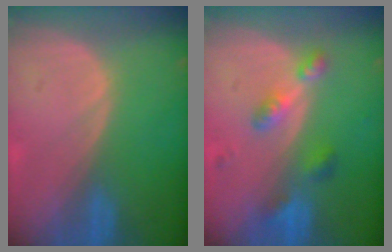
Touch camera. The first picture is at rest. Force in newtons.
{"total": 5.5, "press": 4.8, "slide": 2.6}